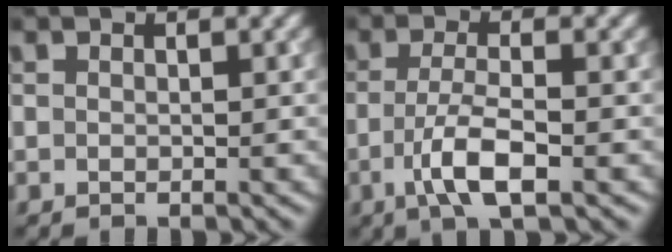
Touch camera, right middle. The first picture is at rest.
{"total": 4.3, "force": [-1.5, 1.1, 3.8], "torque": [-0.076, 0.001, -0.031]}